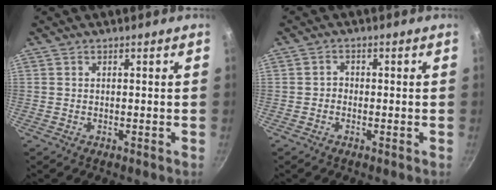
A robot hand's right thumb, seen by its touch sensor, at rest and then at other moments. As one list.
[{"total": 1.3, "force": [-0.6, 1.1, 0.5], "torque": [-0.004, 0.007, -0.016]}]